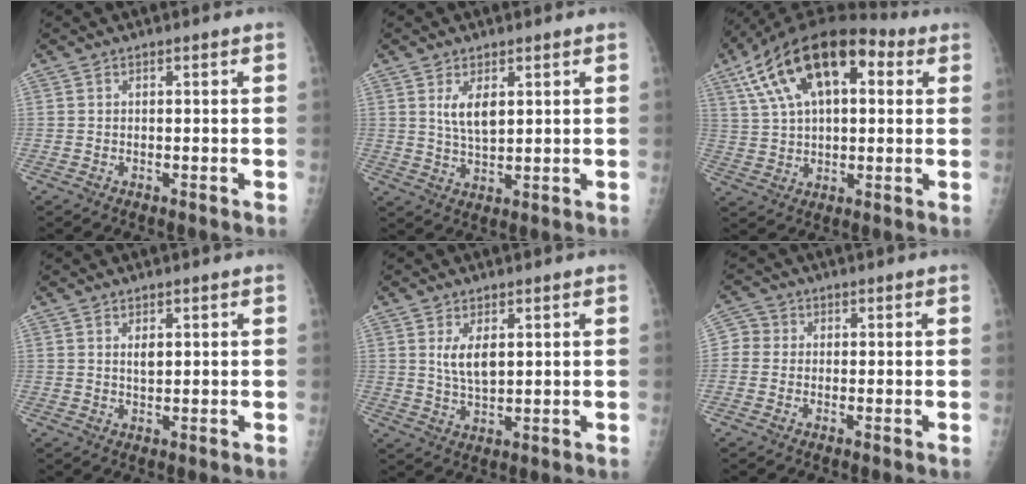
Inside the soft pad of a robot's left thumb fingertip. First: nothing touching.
{"total": 5.0, "force": [1.9, 2.3, 4.0], "torque": [-0.067, -0.016, 0.043]}
{"total": 20.2, "force": [7.5, 10.4, 15.6], "torque": [-0.260, 0.022, 0.122]}
{"total": 1.6, "force": [0.7, 0.7, 1.2], "torque": [-0.017, -0.007, 0.015]}
{"total": 4.8, "force": [1.6, 2.2, 3.9], "torque": [-0.068, -0.016, 0.039]}
{"total": 3.2, "force": [0.0, 3.1, 0.9], "torque": [-0.003, 0.005, -0.010]}